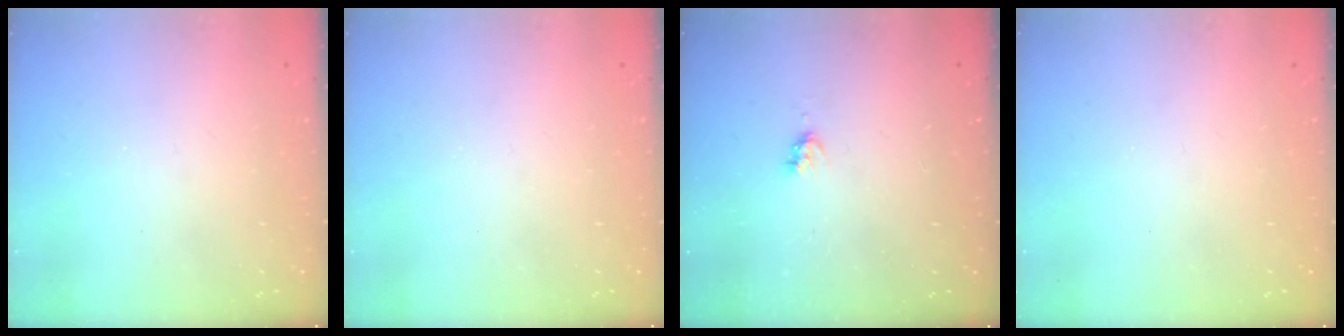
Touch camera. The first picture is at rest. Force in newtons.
{"total": 0.0}
{"total": 2.6, "press": 2.6, "slide": 0.4}
{"total": 0.0}